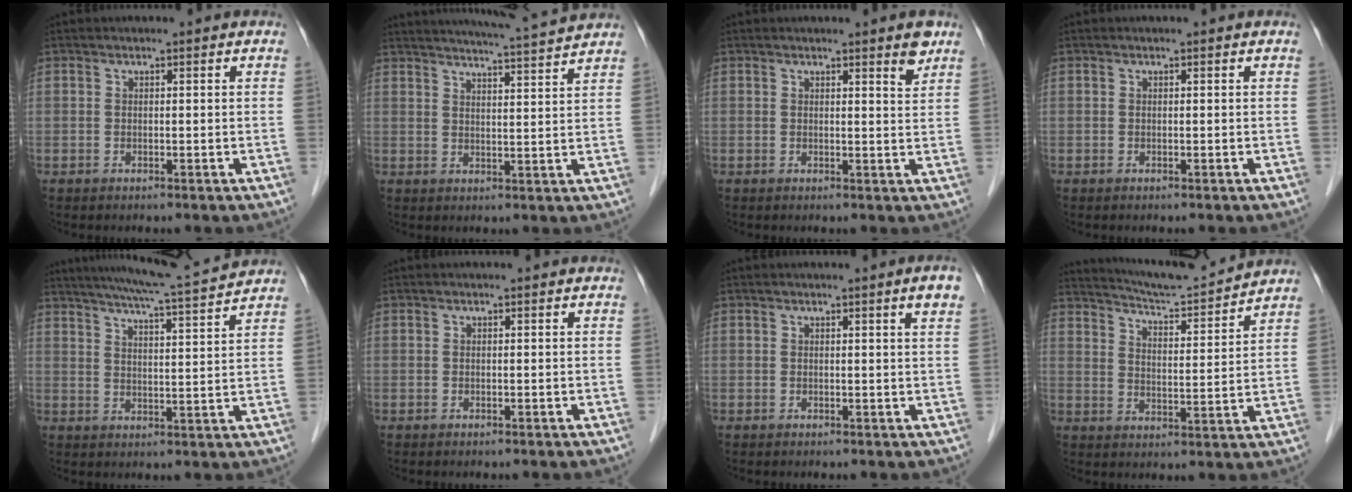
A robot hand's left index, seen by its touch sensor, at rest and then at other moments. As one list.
[{"total": 11.5, "force": [10.8, -0.5, 3.9], "torque": [-0.065, 0.010, 0.144]}, {"total": 2.8, "force": [2.1, 0.3, 1.8], "torque": [-0.018, -0.015, 0.026]}, {"total": 0.0}, {"total": 13.5, "force": [12.4, -0.7, 5.2], "torque": [-0.092, 0.001, 0.175]}, {"total": 0.0}, {"total": 2.7, "force": [1.7, -0.2, 2.2], "torque": [-0.023, -0.010, 0.017]}, {"total": 12.2, "force": [11.8, -0.1, 3.1], "torque": [-0.054, 0.003, 0.180]}]